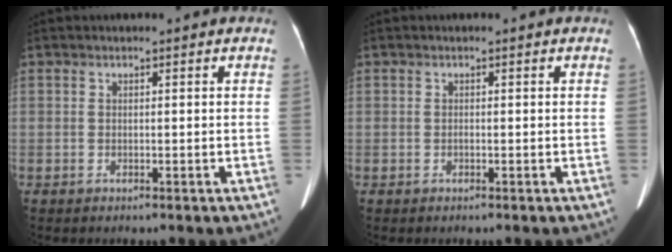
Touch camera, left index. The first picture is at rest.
{"total": 0.0}